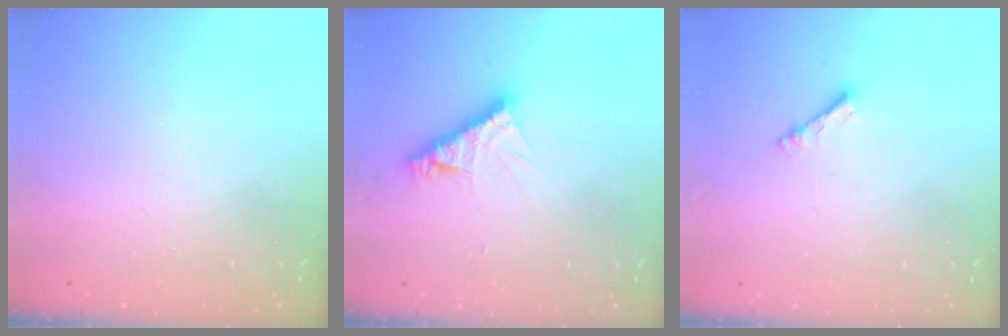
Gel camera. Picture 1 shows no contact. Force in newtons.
{"total": 9.0, "press": 8.9, "slide": 0.8}
{"total": 2.4, "press": 2.4, "slide": 0.4}